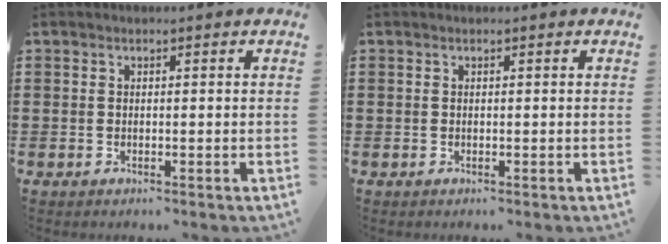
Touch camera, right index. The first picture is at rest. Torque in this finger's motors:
{"motor_torque": [0.04, 0.04, 0.00, 0.00]}